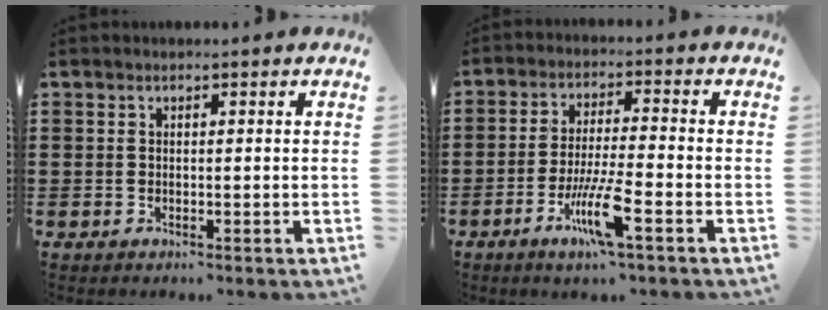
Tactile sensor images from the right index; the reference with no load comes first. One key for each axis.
{"total": 8.0, "fx": -3.9, "fy": 0.8, "fz": 6.9, "tx": -0.143, "ty": -0.012, "tz": -0.075}